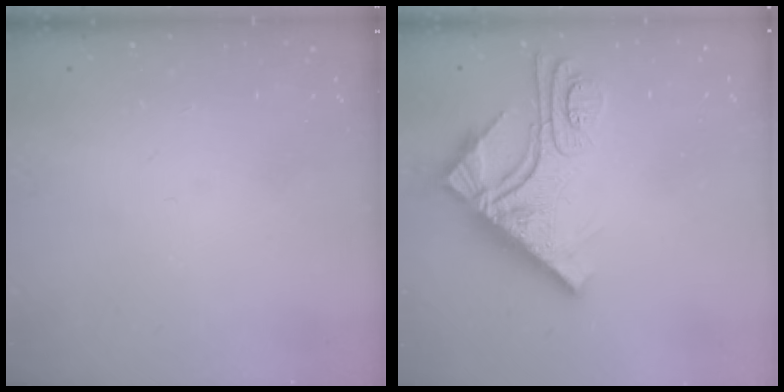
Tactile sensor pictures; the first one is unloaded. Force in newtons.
{"total": 12.2, "press": 12.2, "slide": 1.2}